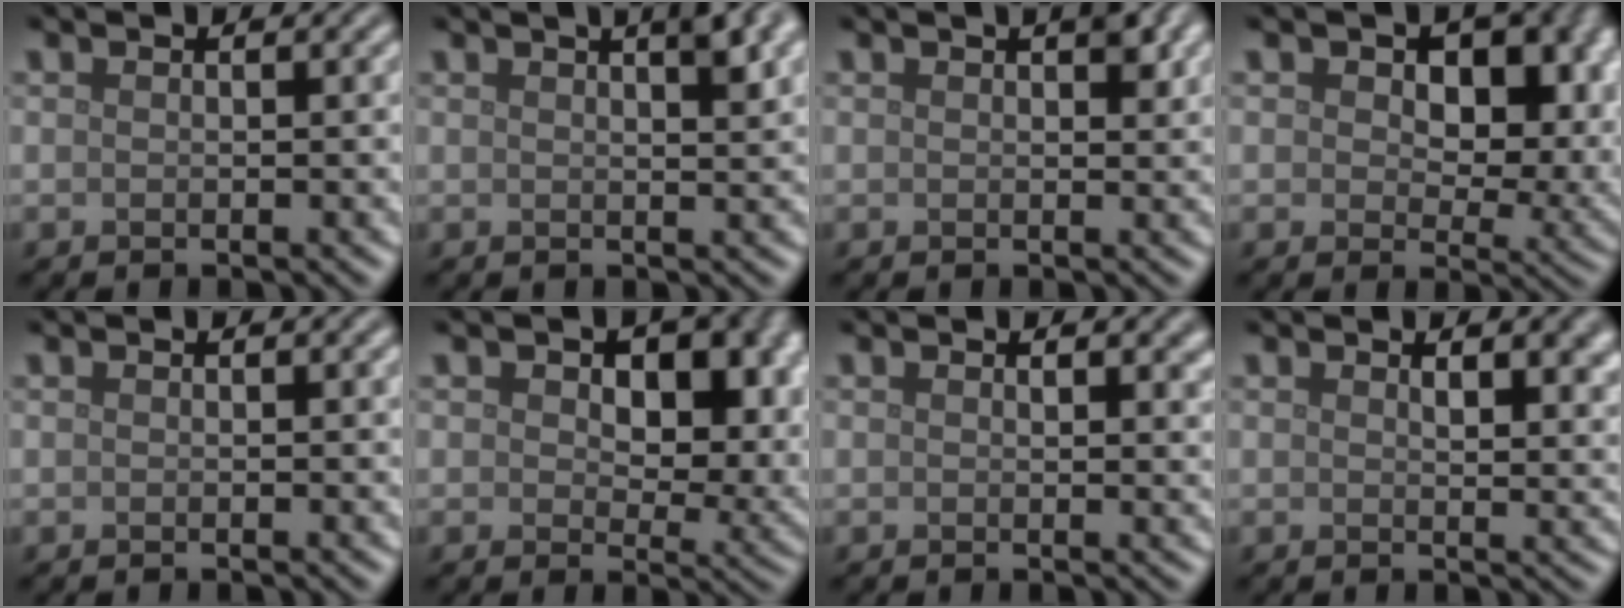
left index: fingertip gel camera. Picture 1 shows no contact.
{"total": 4.0, "force": [2.1, 1.2, 3.2], "torque": [-0.022, 0.016, 0.015]}
{"total": 1.7, "force": [0.9, 0.5, 1.4], "torque": [-0.015, 0.001, 0.015]}
{"total": 11.3, "force": [3.3, 7.0, 8.2], "torque": [-0.095, -0.013, 0.047]}
{"total": 0.0}
{"total": 10.0, "force": [2.8, 6.2, 7.4], "torque": [-0.090, -0.021, 0.041]}
{"total": 1.2, "force": [0.7, 0.5, 0.8], "torque": [-0.006, -0.002, 0.012]}
{"total": 3.4, "force": [1.7, 1.3, 2.6], "torque": [-0.030, -0.003, 0.028]}